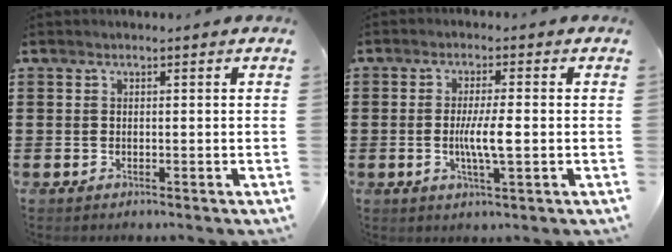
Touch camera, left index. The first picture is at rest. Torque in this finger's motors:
{"motor_torque": [0.43, 0.07, 0.22, 0.10]}